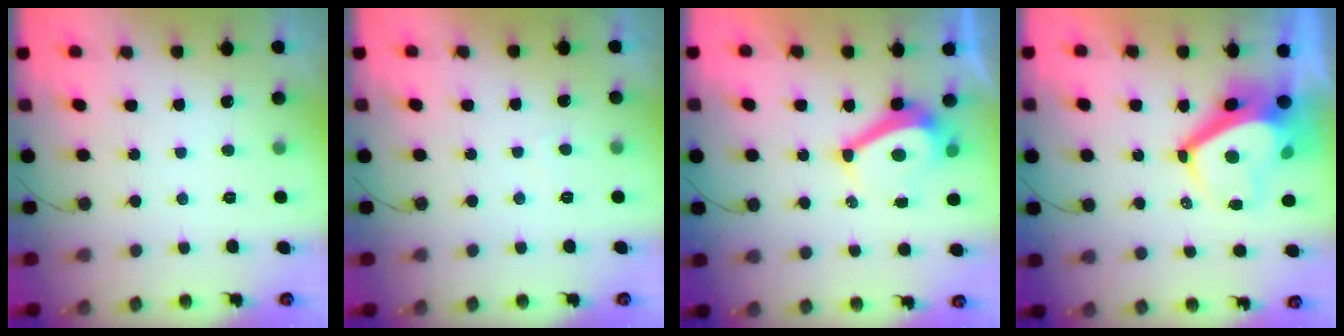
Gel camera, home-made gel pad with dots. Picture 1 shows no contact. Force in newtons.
{"total": 0.8, "press": 0.7, "slide": 0.3}
{"total": 7.2, "press": 7.1, "slide": 0.7}
{"total": 9.0, "press": 8.9, "slide": 0.8}